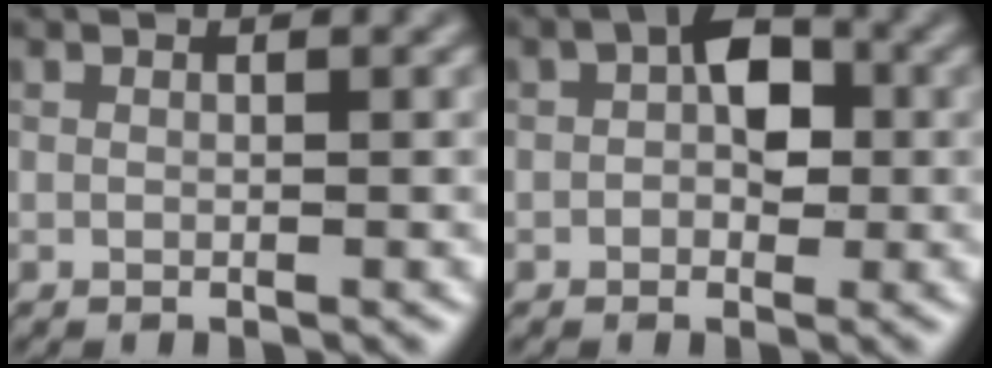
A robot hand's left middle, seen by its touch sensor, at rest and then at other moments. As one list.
[{"total": 4.1, "force": [0.6, 2.6, 3.1], "torque": [-0.046, 0.011, 0.003]}]